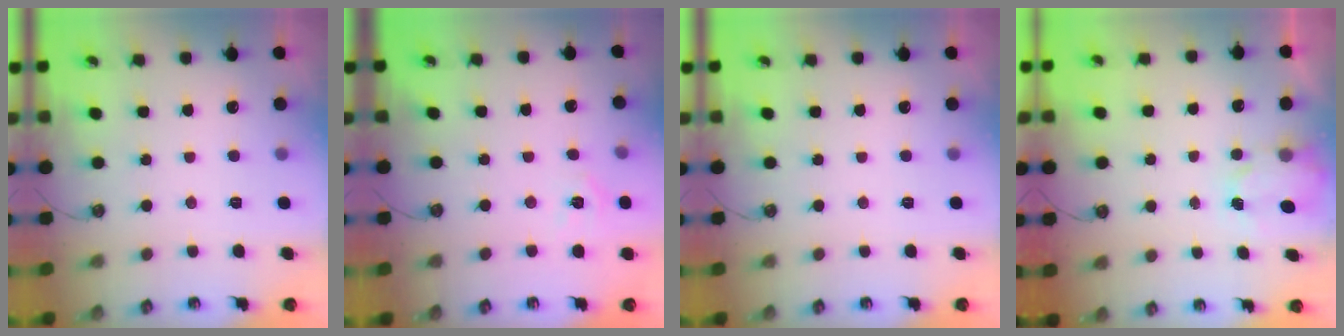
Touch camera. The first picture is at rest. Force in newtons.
{"total": 4.7, "press": 4.7, "slide": 0.6}
{"total": 0.0}
{"total": 2.3, "press": 2.3, "slide": 0.2}